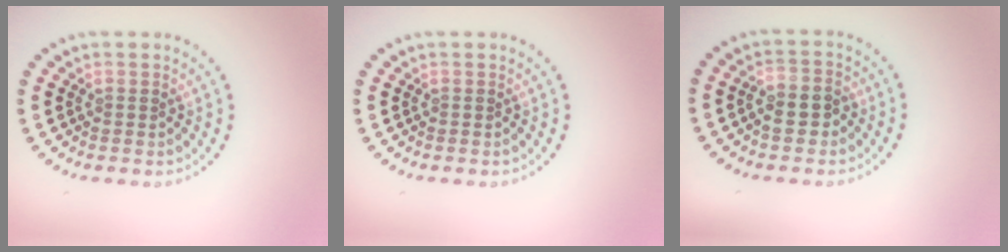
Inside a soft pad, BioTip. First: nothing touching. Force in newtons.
{"total": 0.0}
{"total": 2.6, "press": 2.5, "slide": 0.8}